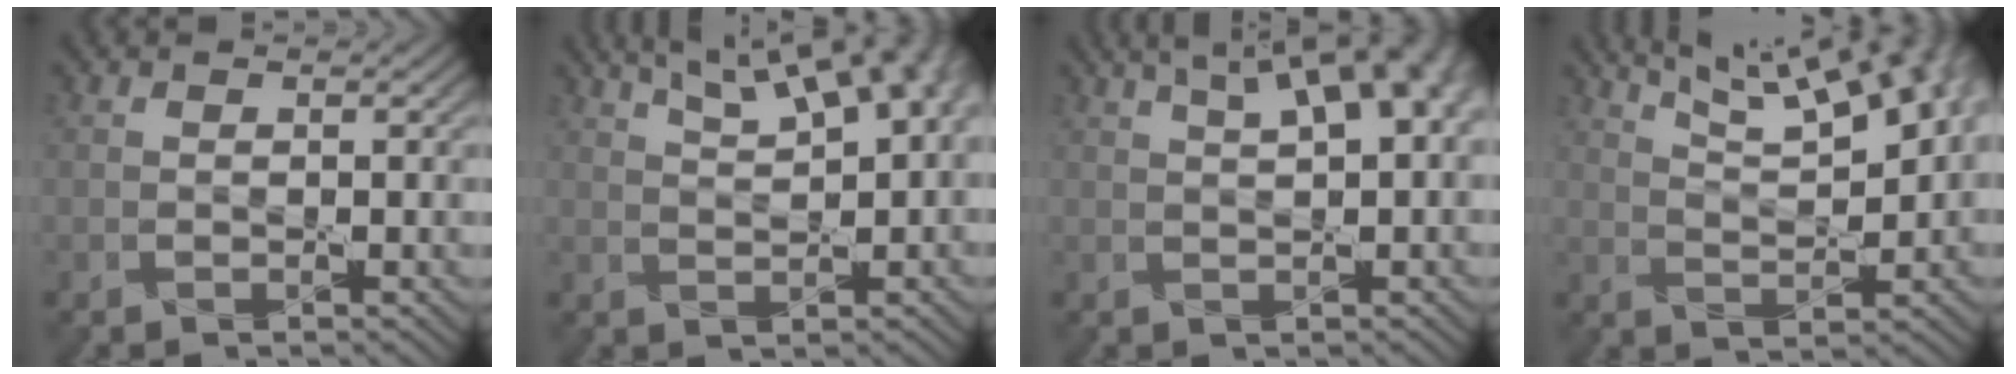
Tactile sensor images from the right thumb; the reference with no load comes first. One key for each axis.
{"total": 11.4, "fx": 5.6, "fy": 4.2, "fz": 9.0, "tx": -0.138, "ty": 0.033, "tz": 0.072}
{"total": 8.5, "fx": 3.6, "fy": 2.7, "fz": 7.2, "tx": -0.101, "ty": 0.025, "tz": 0.049}
{"total": 13.1, "fx": 7.8, "fy": 4.0, "fz": 9.7, "tx": -0.156, "ty": 0.031, "tz": 0.112}